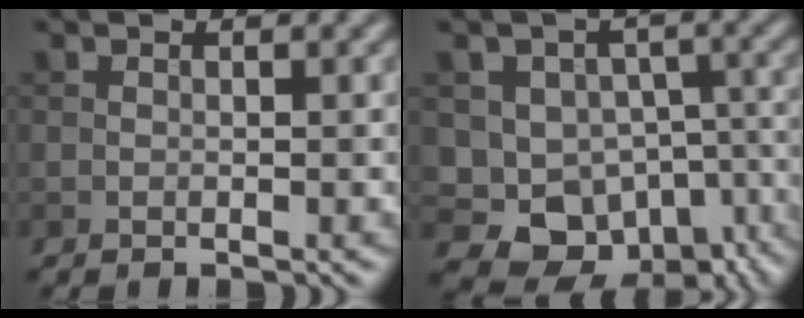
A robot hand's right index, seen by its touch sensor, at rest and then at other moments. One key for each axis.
{"total": 12.4, "fx": -5.6, "fy": 9.7, "fz": 5.4, "tx": -0.090, "ty": -0.017, "tz": -0.072}